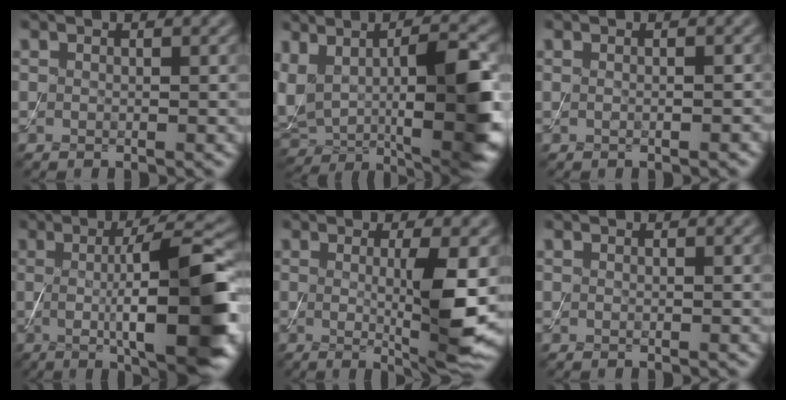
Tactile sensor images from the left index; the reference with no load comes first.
{"total": 11.8, "force": [0.6, 5.1, 10.6], "torque": [-0.197, -0.019, 0.021]}
{"total": 0.7, "force": [-0.2, 0.2, 0.6], "torque": [-0.013, 0.002, -0.001]}
{"total": 12.2, "force": [-0.5, 2.7, 11.9], "torque": [-0.157, -0.005, -0.007]}
{"total": 6.8, "force": [-0.2, 1.1, 6.7], "torque": [-0.104, -0.014, 0.001]}
{"total": 0.0}